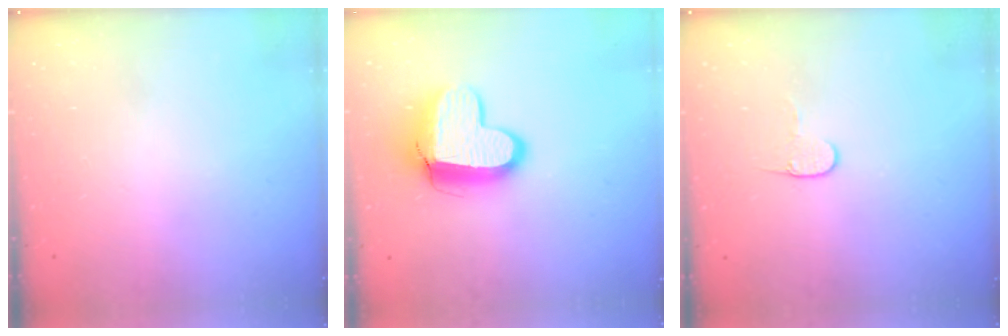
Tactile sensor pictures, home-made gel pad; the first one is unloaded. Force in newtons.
{"total": 12.8, "press": 12.8, "slide": 1.3}
{"total": 4.3, "press": 4.3, "slide": 0.4}